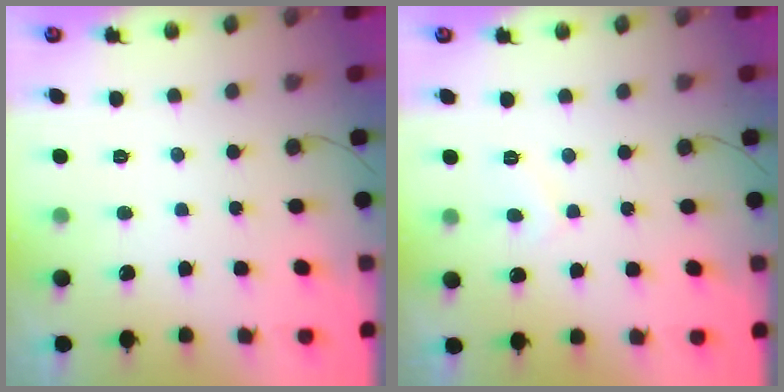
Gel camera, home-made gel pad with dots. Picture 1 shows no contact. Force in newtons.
{"total": 4.2, "press": 4.2, "slide": 0.3}